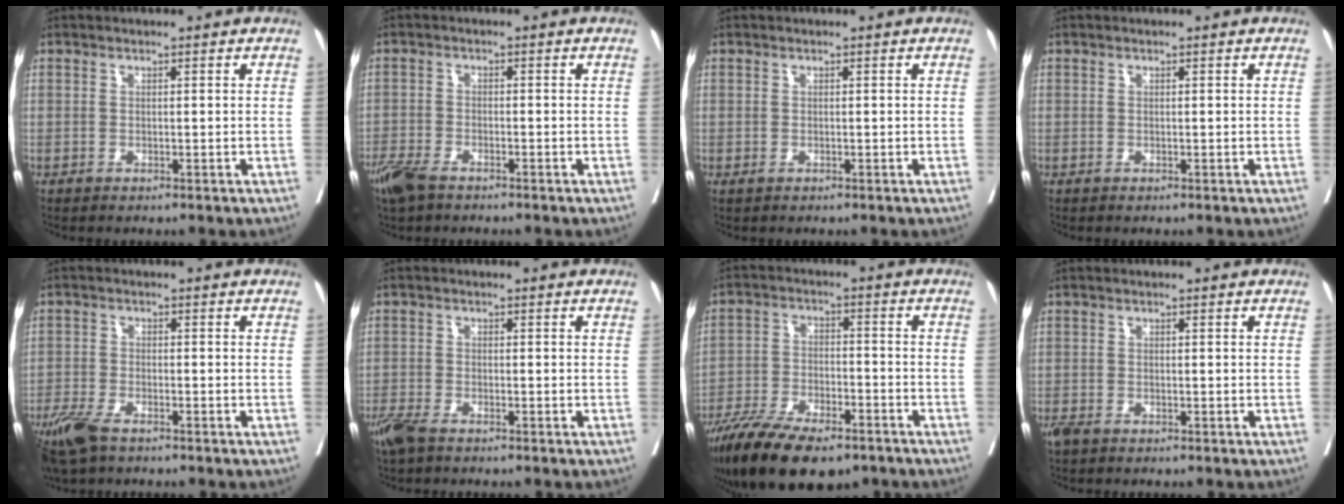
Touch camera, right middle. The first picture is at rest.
{"total": 5.4, "force": [-4.2, 1.8, 2.9], "torque": [-0.061, -0.010, -0.078]}
{"total": 0.0}
{"total": 0.0}
{"total": 6.9, "force": [-5.0, 2.3, 4.3], "torque": [-0.087, -0.015, -0.092]}
{"total": 4.6, "force": [-3.6, 1.2, 2.6], "torque": [-0.059, -0.012, -0.067]}
{"total": 16.6, "force": [-12.4, 5.5, 9.5], "torque": [-0.179, -0.022, -0.209]}
{"total": 2.7, "force": [-1.9, 1.2, 1.5], "torque": [-0.037, -0.010, -0.034]}